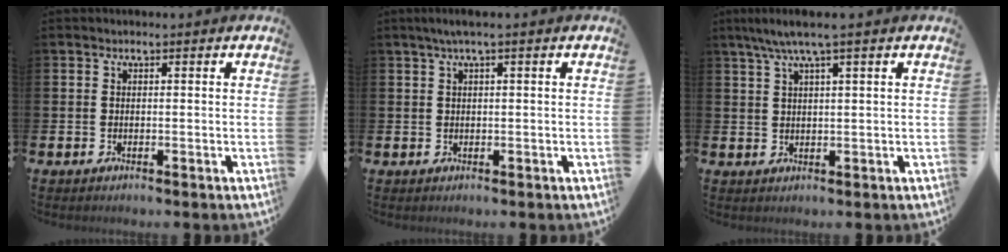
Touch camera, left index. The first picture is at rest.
{"total": 1.7, "force": [0.9, 0.0, 1.4], "torque": [-0.029, 0.004, 0.015]}
{"total": 4.0, "force": [2.8, 0.0, 2.9], "torque": [-0.060, 0.000, 0.049]}